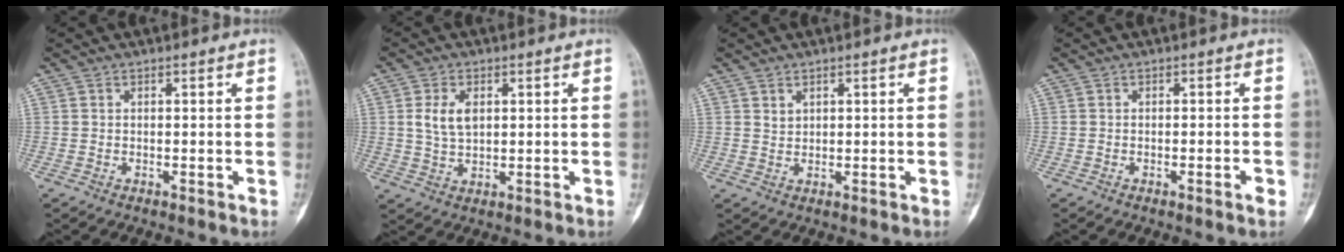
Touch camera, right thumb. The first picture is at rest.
{"total": 5.6, "force": [1.4, 3.4, 4.2], "torque": [-0.076, -0.005, 0.028]}
{"total": 1.6, "force": [1.1, 1.0, 0.7], "torque": [-0.004, -0.009, 0.023]}
{"total": 1.8, "force": [-0.8, 0.2, 1.6], "torque": [-0.026, 0.001, -0.009]}